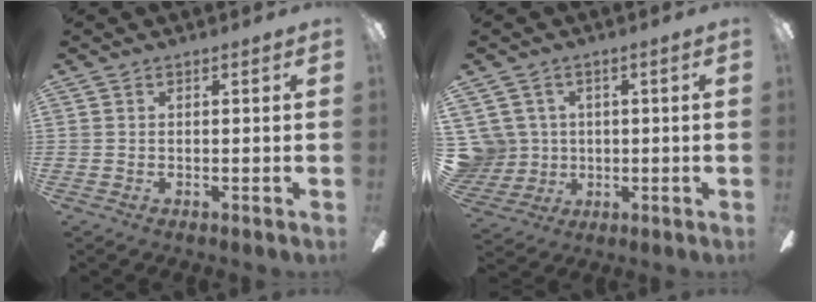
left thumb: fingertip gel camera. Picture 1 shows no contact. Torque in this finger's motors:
{"motor_torque": [-0.17, 0.07, -0.12, -0.38, -0.01]}